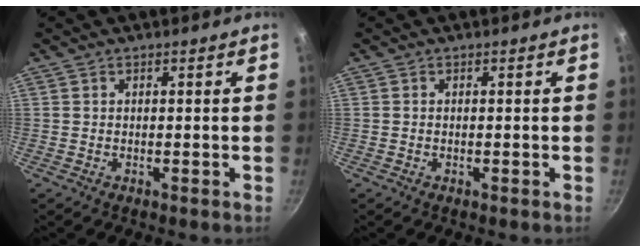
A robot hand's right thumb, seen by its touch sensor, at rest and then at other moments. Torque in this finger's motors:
{"motor_torque": [-0.67, 0.28, -0.28, 0.15, 0.05]}